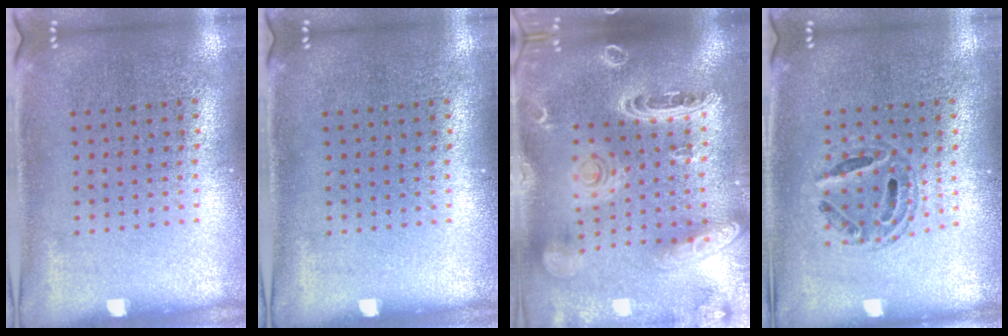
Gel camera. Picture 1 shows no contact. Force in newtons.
{"total": 0.0}
{"total": 3.5, "press": 2.7, "slide": 2.1}
{"total": 0.7, "press": 0.7, "slide": 0.2}